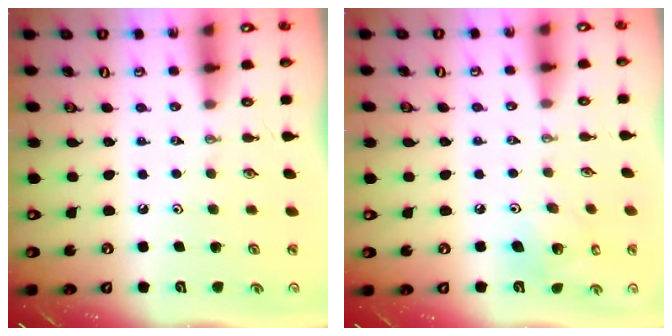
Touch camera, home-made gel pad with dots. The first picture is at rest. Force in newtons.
{"total": 7.4, "press": 7.0, "slide": 2.5}